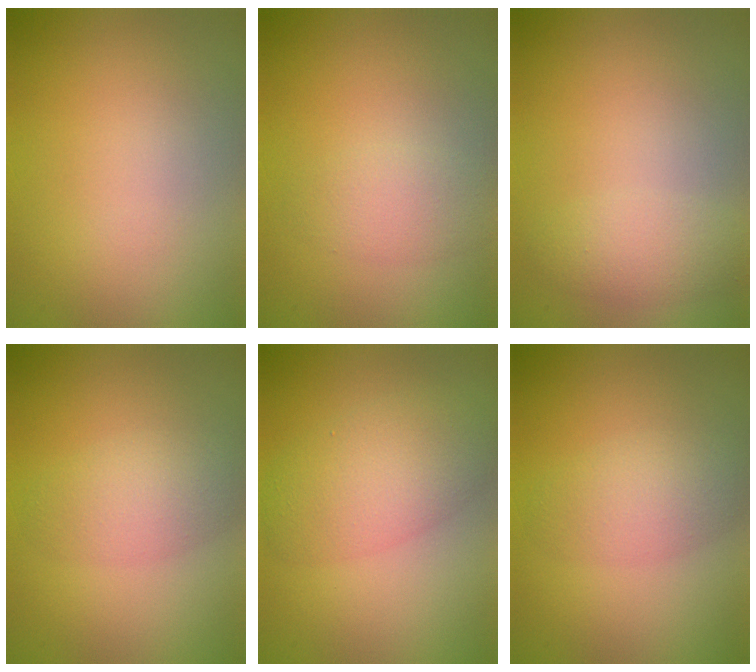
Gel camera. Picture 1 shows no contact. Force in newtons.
{"total": 2.2, "press": 2.1, "slide": 0.1}
{"total": 2.1, "press": 2.1, "slide": 0.1}
{"total": 3.0, "press": 3.0, "slide": 0.2}
{"total": 5.2, "press": 5.2, "slide": 0.2}
{"total": 3.0, "press": 3.0, "slide": 0.2}